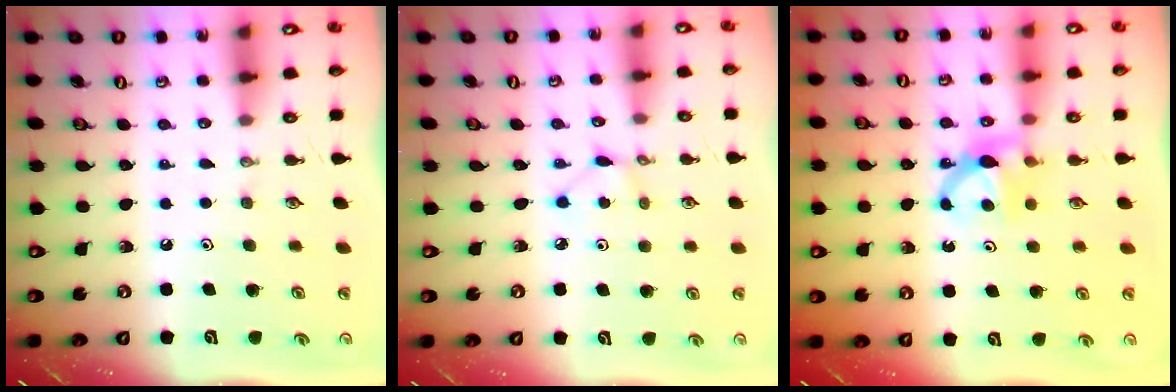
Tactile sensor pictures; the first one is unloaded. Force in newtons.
{"total": 2.2, "press": 2.2, "slide": 0.3}
{"total": 7.1, "press": 7.1, "slide": 0.3}